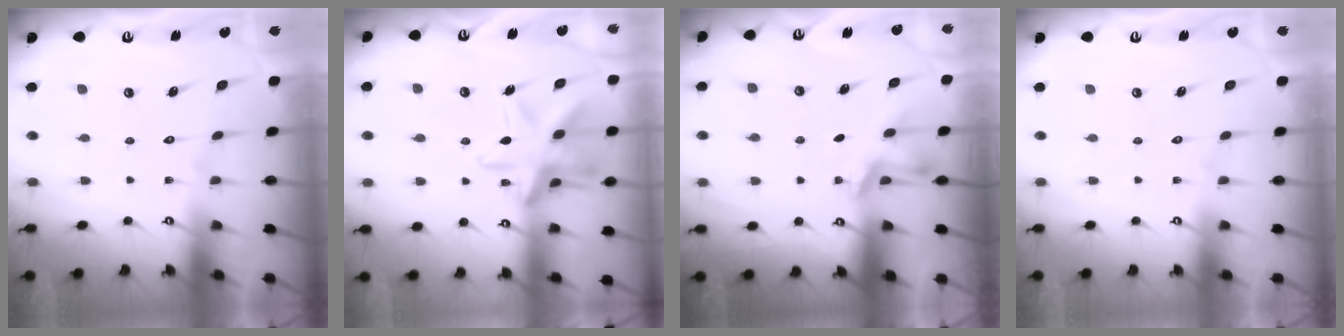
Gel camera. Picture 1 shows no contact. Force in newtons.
{"total": 15.0, "press": 15.0, "slide": 1.1}
{"total": 2.0, "press": 1.7, "slide": 1.0}
{"total": 0.0}